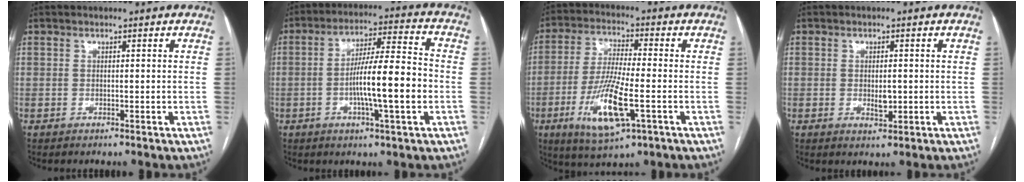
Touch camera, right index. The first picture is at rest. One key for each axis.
{"total": 11.9, "fx": -2.3, "fy": 0.8, "fz": 11.7, "tx": -0.194, "ty": 0.009, "tz": -0.041}
{"total": 12.6, "fx": -4.2, "fy": 2.2, "fz": 11.6, "tx": -0.237, "ty": -0.021, "tz": -0.074}
{"total": 2.3, "fx": 0.0, "fy": 1.1, "fz": 2.0, "tx": -0.030, "ty": -0.001, "tz": 0.005}